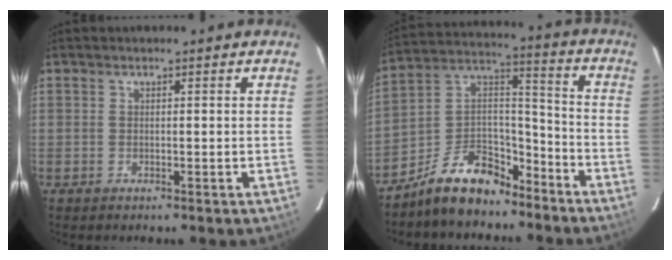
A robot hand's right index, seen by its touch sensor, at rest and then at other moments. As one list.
[{"total": 13.7, "force": [-10.4, 6.8, 5.9], "torque": [-0.122, 0.062, -0.173]}]